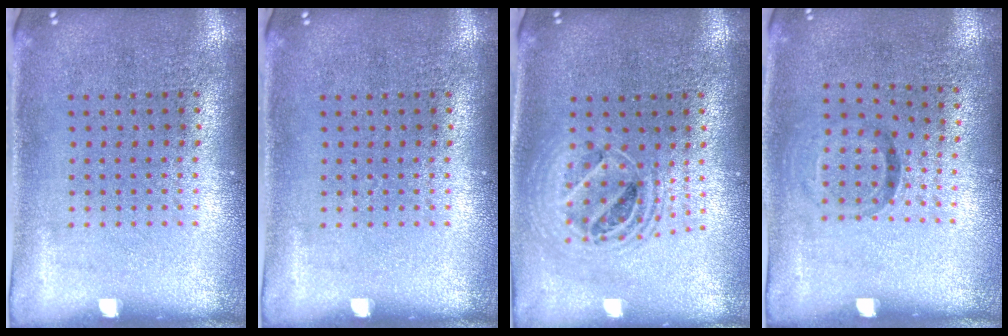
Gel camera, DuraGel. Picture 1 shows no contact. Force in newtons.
{"total": 0.0}
{"total": 1.8, "press": 1.5, "slide": 1.0}
{"total": 0.9, "press": 0.6, "slide": 0.8}